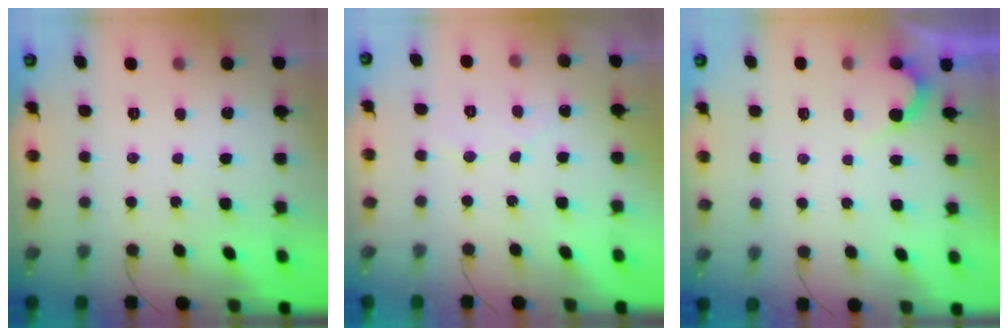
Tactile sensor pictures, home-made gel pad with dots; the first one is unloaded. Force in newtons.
{"total": 4.0, "press": 3.9, "slide": 0.3}
{"total": 2.3, "press": 2.3, "slide": 0.1}